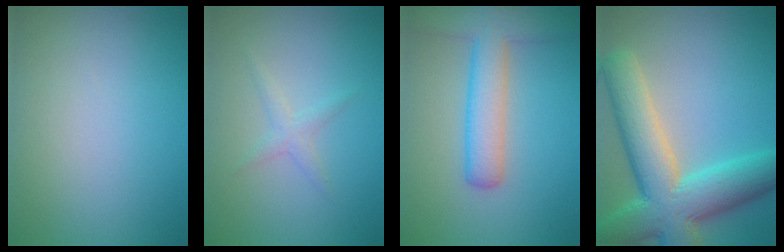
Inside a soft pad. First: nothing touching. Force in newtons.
{"total": 1.8, "press": 1.8, "slide": 0.1}
{"total": 5.8, "press": 5.8, "slide": 0.3}
{"total": 10.8, "press": 10.8, "slide": 0.9}